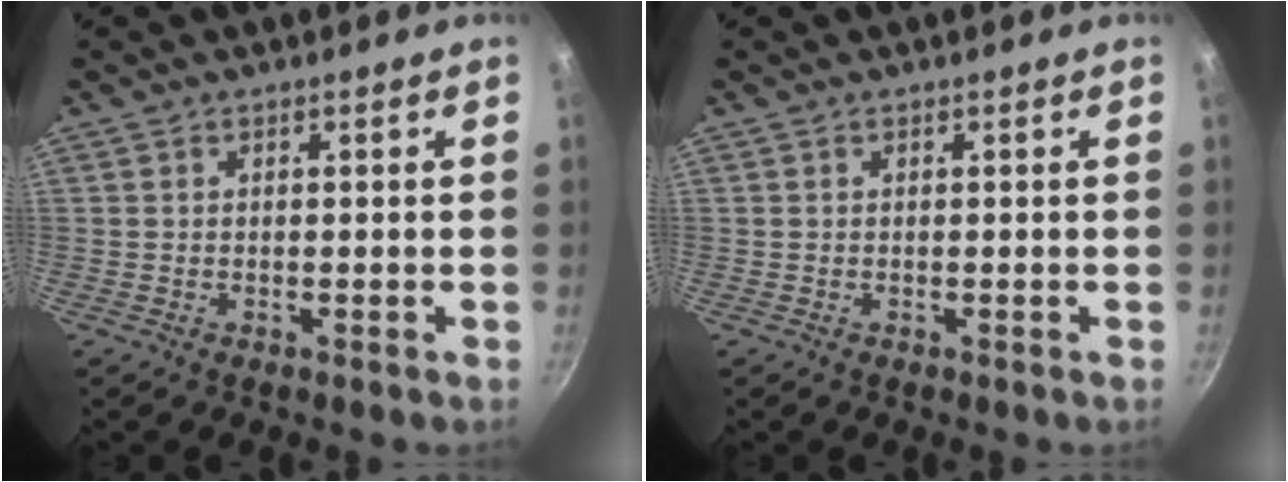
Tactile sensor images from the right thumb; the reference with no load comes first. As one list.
[{"total": 0.0}]